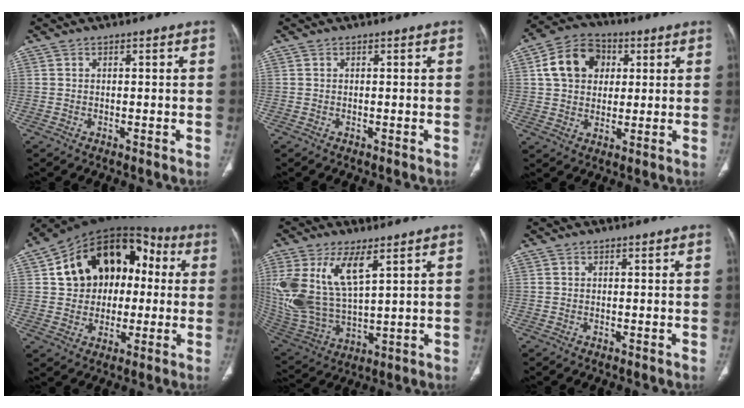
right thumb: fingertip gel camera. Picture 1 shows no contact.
{"total": 0.0}
{"total": 11.6, "force": [3.0, 9.1, 6.6], "torque": [-0.093, 0.006, 0.045]}
{"total": 19.9, "force": [3.0, 14.5, 13.3], "torque": [-0.171, 0.040, 0.048]}
{"total": 17.8, "force": [6.9, 8.2, 14.2], "torque": [-0.301, -0.024, 0.150]}
{"total": 0.0}